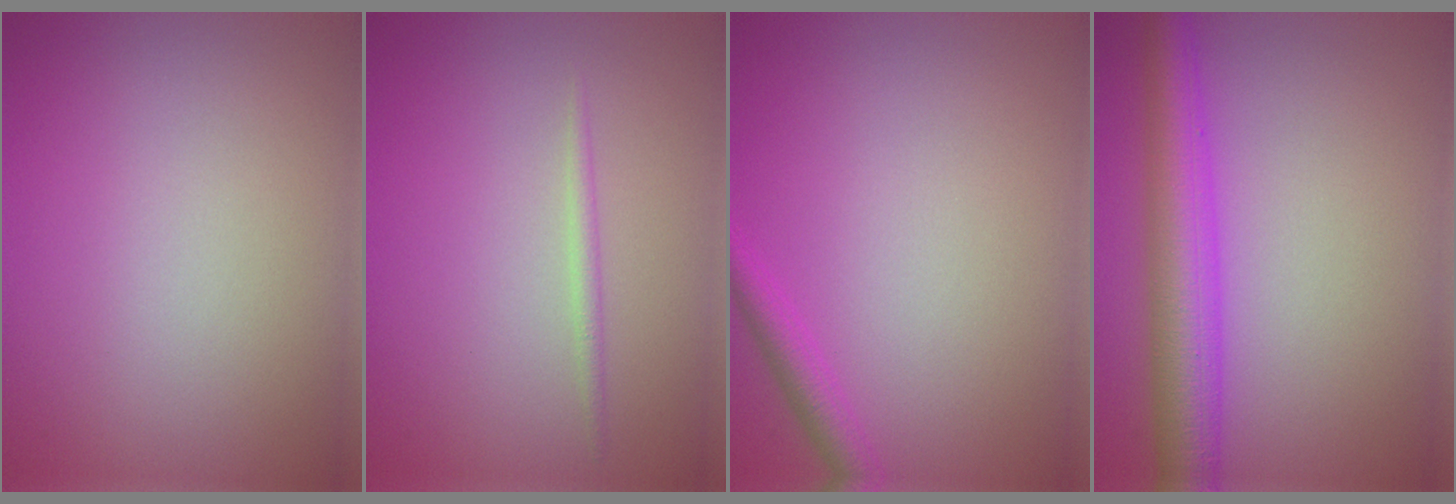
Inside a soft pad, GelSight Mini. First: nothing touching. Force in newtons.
{"total": 0.9, "press": 0.9, "slide": 0.0}
{"total": 1.9, "press": 1.9, "slide": 0.2}
{"total": 6.2, "press": 6.2, "slide": 0.2}